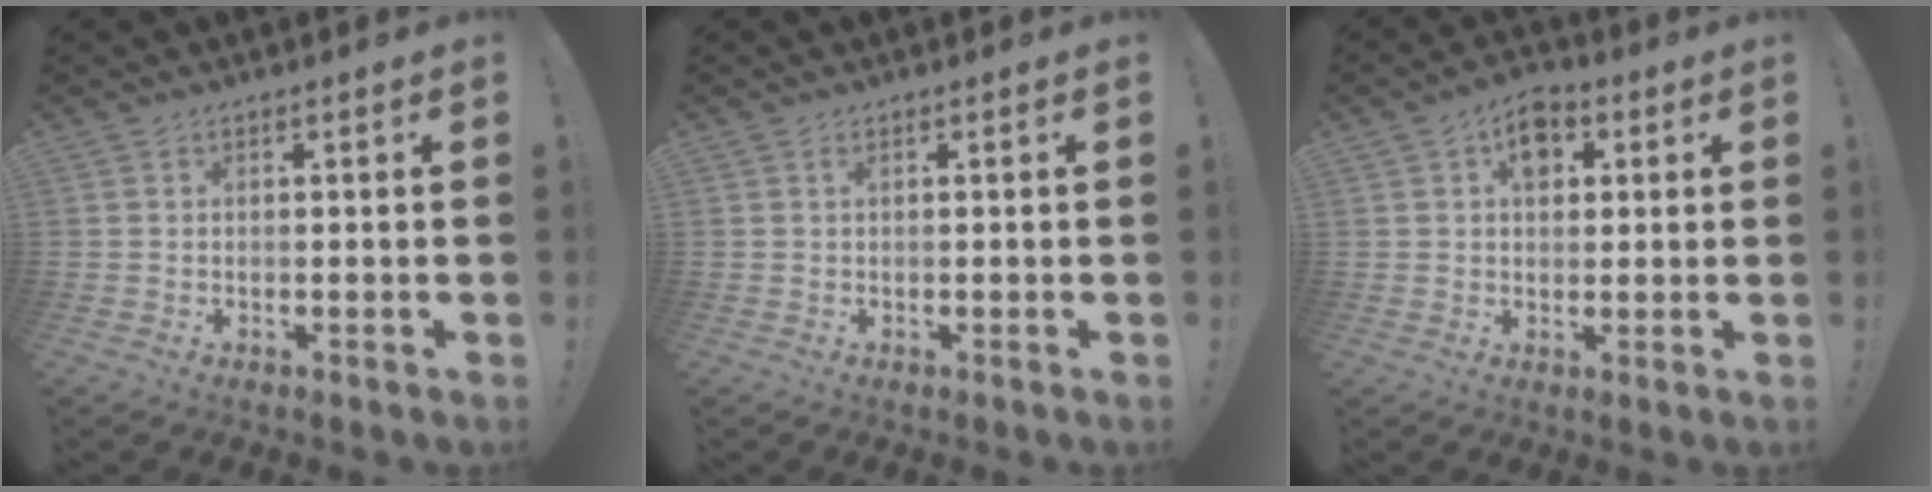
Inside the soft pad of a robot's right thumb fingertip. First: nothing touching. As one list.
[{"total": 0.5, "force": [0.2, 0.1, 0.5], "torque": [-0.003, -0.002, 0.001]}, {"total": 7.3, "force": [2.4, 5.2, 4.4], "torque": [-0.061, 0.003, 0.042]}]